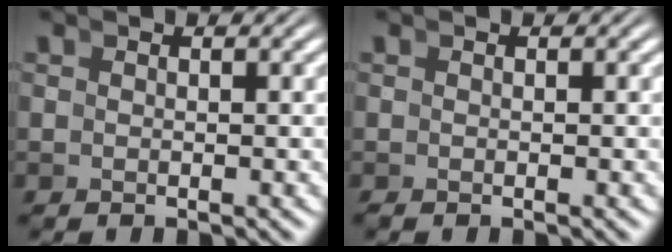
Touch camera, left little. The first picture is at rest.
{"total": 0.0}